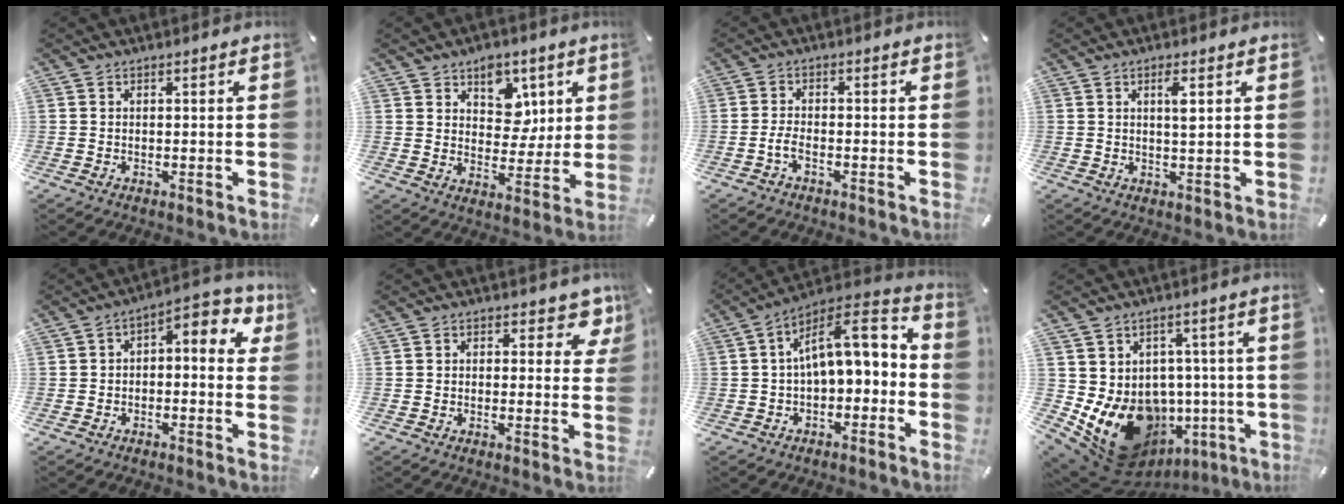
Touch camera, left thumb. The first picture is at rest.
{"total": 9.1, "force": [4.2, 7.3, 3.4], "torque": [-0.038, -0.021, 0.073]}
{"total": 3.0, "force": [-1.6, 1.2, 2.2], "torque": [-0.051, 0.004, -0.032]}
{"total": 3.2, "force": [1.2, 0.6, 3.0], "torque": [-0.054, 0.000, 0.015]}
{"total": 5.9, "force": [0.4, 3.5, 4.7], "torque": [-0.058, -0.007, -0.002]}
{"total": 5.8, "force": [2.8, 3.7, 3.4], "torque": [-0.026, -0.011, 0.042]}
{"total": 12.1, "force": [2.9, 6.7, 9.7], "torque": [-0.152, -0.010, 0.054]}
{"total": 15.1, "force": [-5.2, 11.5, 8.3], "torque": [-0.150, 0.004, -0.069]}